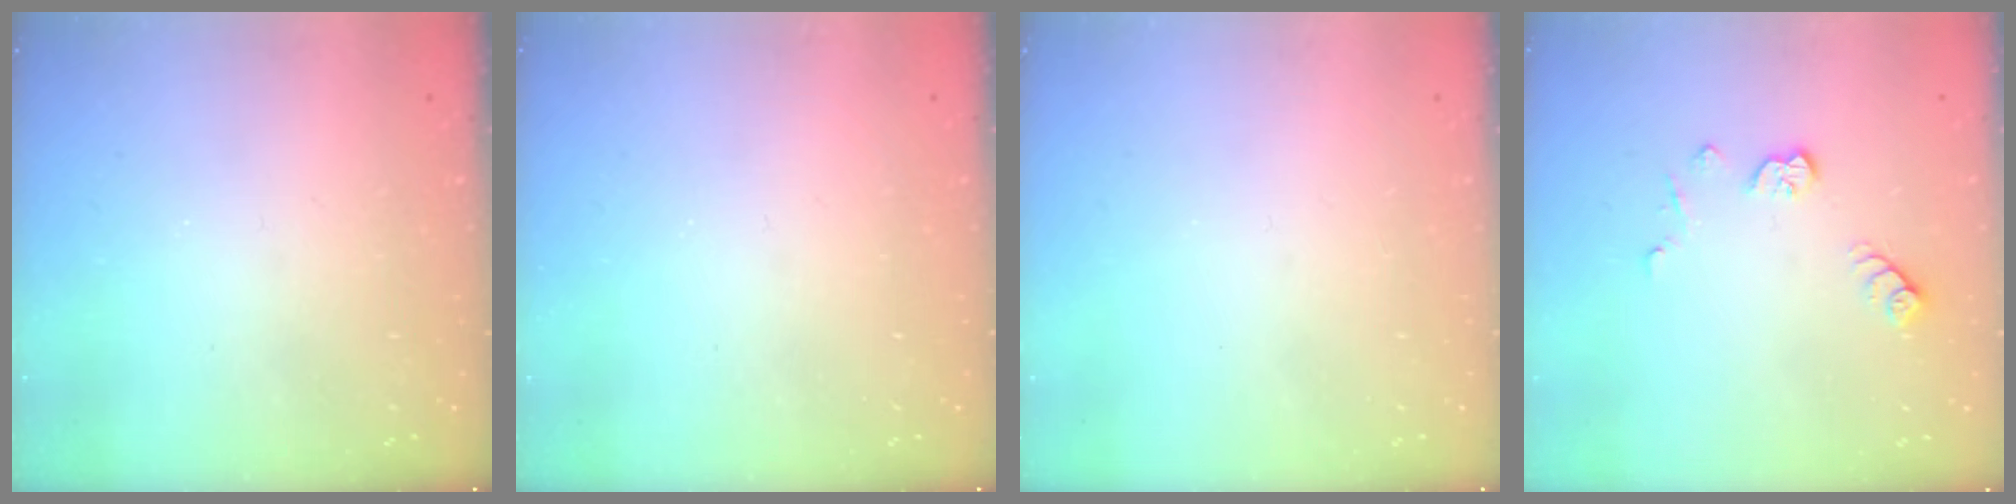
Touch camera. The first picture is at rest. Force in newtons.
{"total": 0.0}
{"total": 0.0}
{"total": 7.4, "press": 7.3, "slide": 1.1}